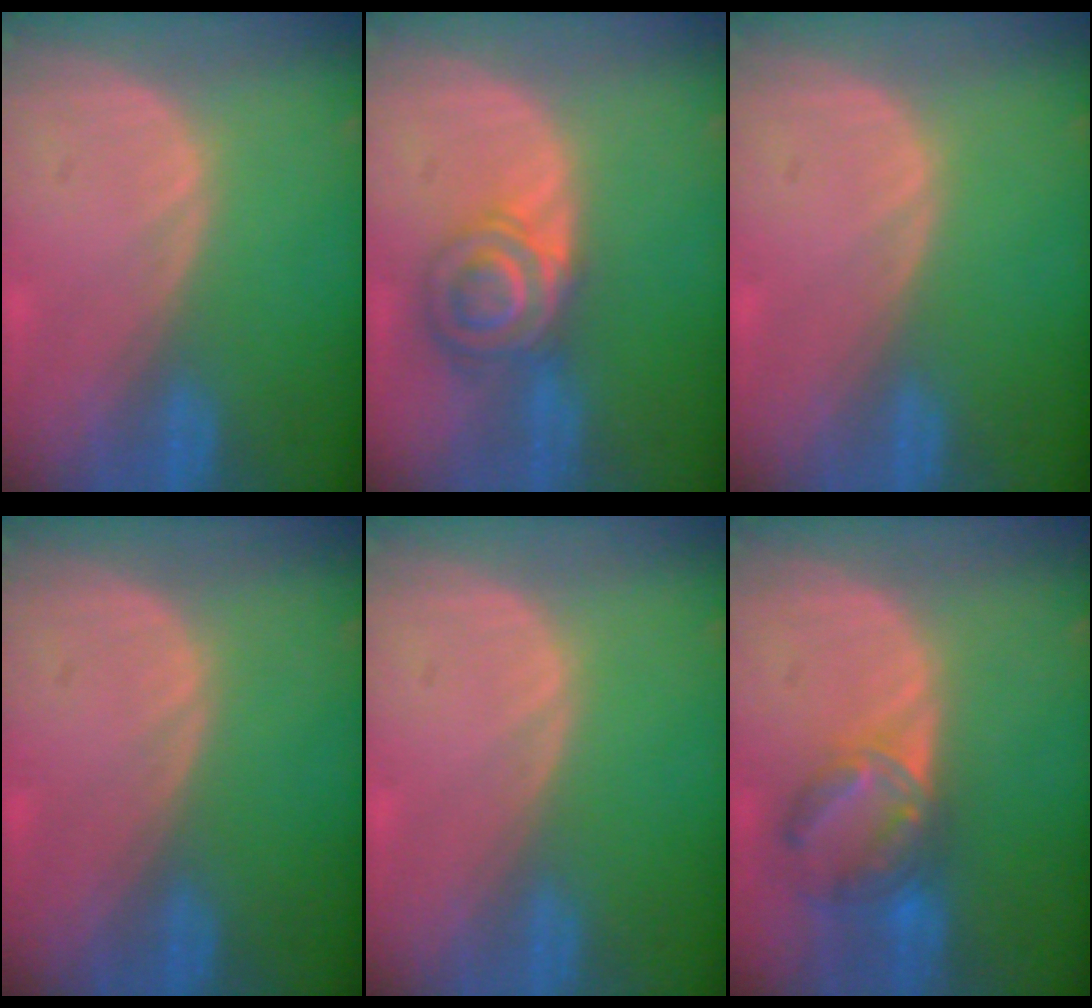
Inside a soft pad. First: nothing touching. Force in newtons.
{"total": 7.1, "press": 6.0, "slide": 3.8}
{"total": 0.0}
{"total": 0.0}
{"total": 0.0}
{"total": 7.1, "press": 6.1, "slide": 3.6}